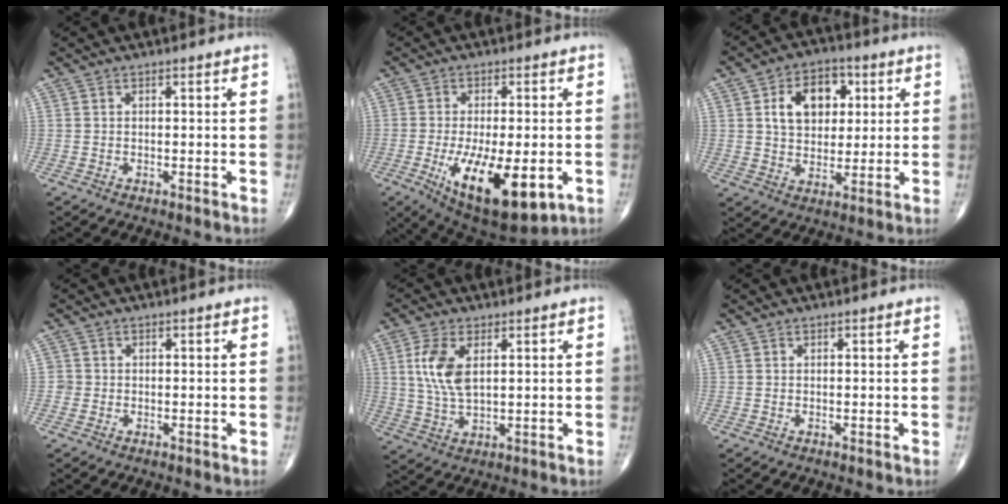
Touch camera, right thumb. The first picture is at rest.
{"total": 16.9, "force": [-5.1, 6.8, 14.6], "torque": [-0.236, -0.019, -0.061]}
{"total": 11.6, "force": [3.3, 8.2, 7.6], "torque": [-0.085, 0.000, 0.053]}
{"total": 1.1, "force": [-0.3, 1.1, 0.0], "torque": [0.006, 0.005, -0.009]}
{"total": 8.2, "force": [2.2, 4.1, 6.8], "torque": [-0.147, -0.007, 0.046]}
{"total": 0.0}